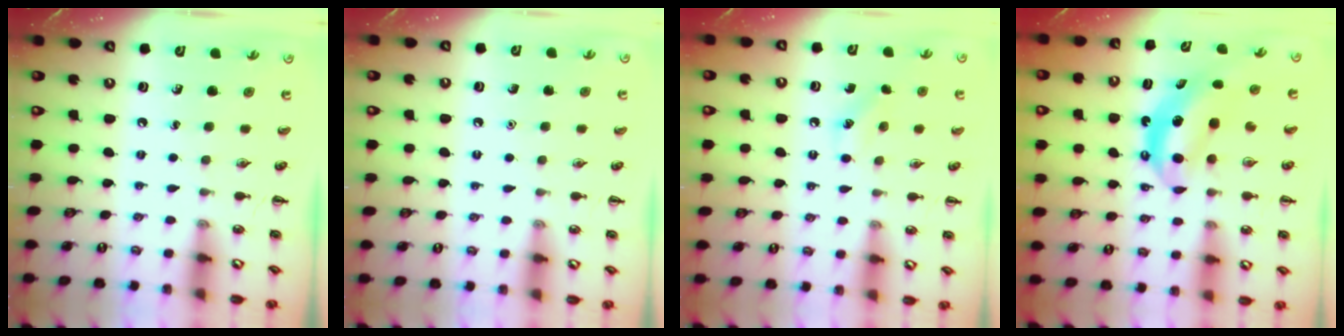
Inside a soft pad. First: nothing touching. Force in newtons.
{"total": 1.5, "press": 1.5, "slide": 0.1}
{"total": 7.0, "press": 6.8, "slide": 1.8}
{"total": 6.1, "press": 6.1, "slide": 0.6}